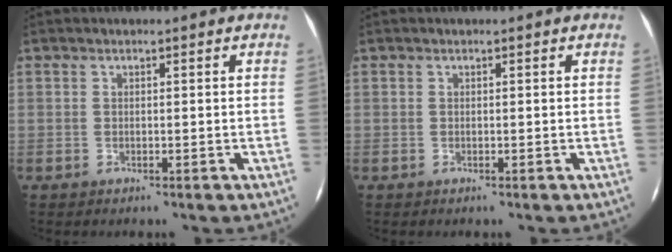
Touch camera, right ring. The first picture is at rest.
{"total": 0.0}